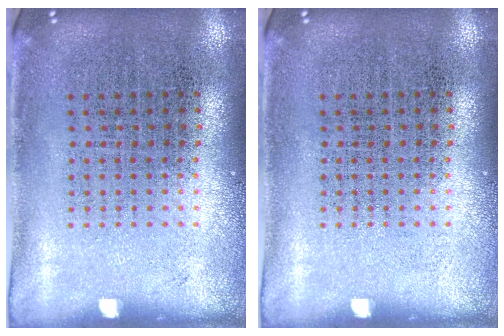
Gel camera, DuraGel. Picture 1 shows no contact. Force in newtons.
{"total": 0.0}